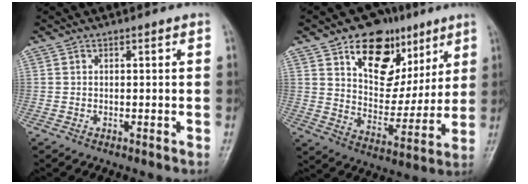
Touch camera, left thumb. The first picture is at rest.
{"total": 17.3, "force": [9.1, 11.1, 9.6], "torque": [-0.092, -0.039, 0.151]}